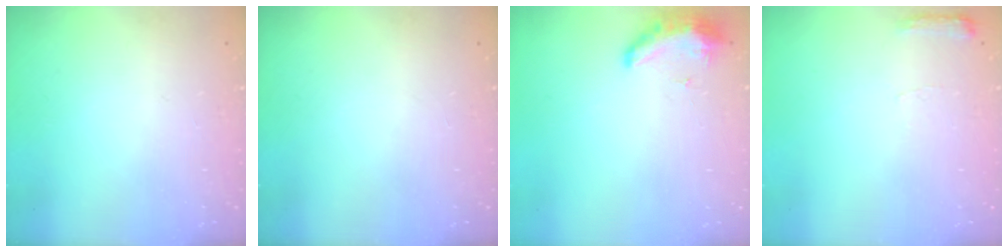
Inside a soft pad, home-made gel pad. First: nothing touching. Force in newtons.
{"total": 0.0}
{"total": 11.5, "press": 9.6, "slide": 6.3}
{"total": 5.6, "press": 5.6, "slide": 0.7}